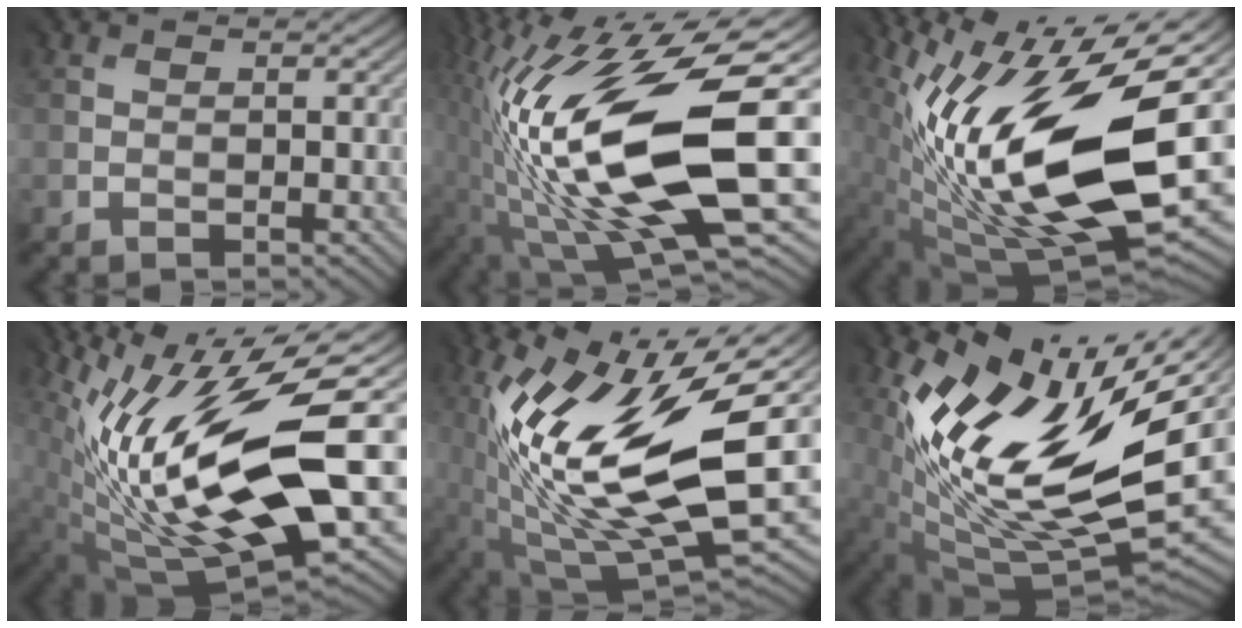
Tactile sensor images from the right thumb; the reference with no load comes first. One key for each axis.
{"total": 17.9, "fx": -2.2, "fy": 5.4, "fz": 16.9, "tx": -0.331, "ty": -0.006, "tz": -0.039}
{"total": 19.5, "fx": 0.8, "fy": 8.1, "fz": 17.7, "tx": -0.333, "ty": -0.011, "tz": 0.017}
{"total": 18.2, "fx": 0.9, "fy": 6.3, "fz": 17.1, "tx": -0.324, "ty": -0.003, "tz": 0.023}
{"total": 18.7, "fx": 0.7, "fy": 7.0, "fz": 17.3, "tx": -0.331, "ty": -0.001, "tz": 0.008}
{"total": 19.4, "fx": 4.4, "fy": 8.8, "fz": 16.7, "tx": -0.305, "ty": -0.023, "tz": 0.094}